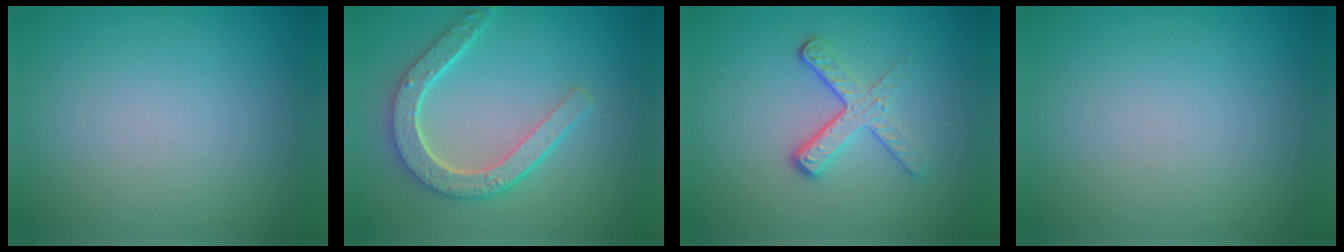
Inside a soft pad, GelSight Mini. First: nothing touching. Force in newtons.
{"total": 5.1, "press": 4.0, "slide": 3.2}
{"total": 3.6, "press": 2.2, "slide": 2.8}
{"total": 0.0}